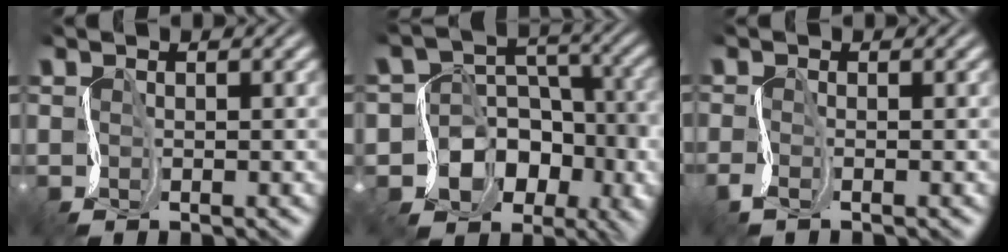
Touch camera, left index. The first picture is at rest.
{"total": 9.4, "force": [-4.1, 7.8, 3.2], "torque": [-0.033, 0.007, -0.084]}
{"total": 0.8, "force": [-0.5, 0.0, 0.6], "torque": [-0.020, -0.003, -0.015]}